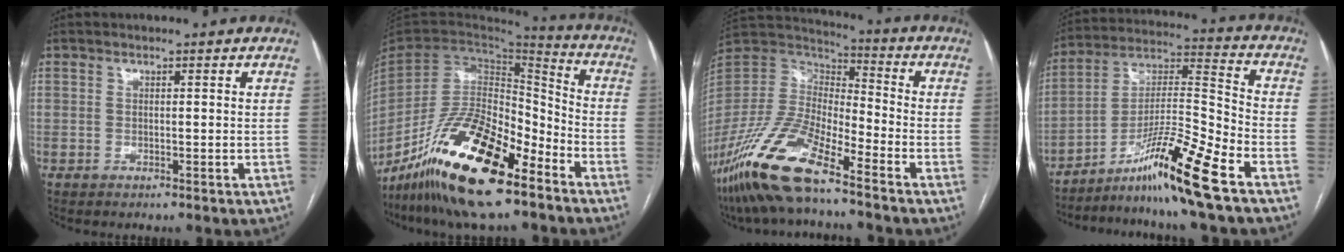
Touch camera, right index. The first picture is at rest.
{"total": 20.5, "force": [-13.5, 5.6, 14.4], "torque": [-0.284, -0.009, -0.247]}
{"total": 16.8, "force": [-11.5, 3.6, 11.7], "torque": [-0.246, -0.012, -0.219]}
{"total": 14.5, "force": [-9.5, -1.3, 10.9], "torque": [-0.204, -0.004, -0.165]}